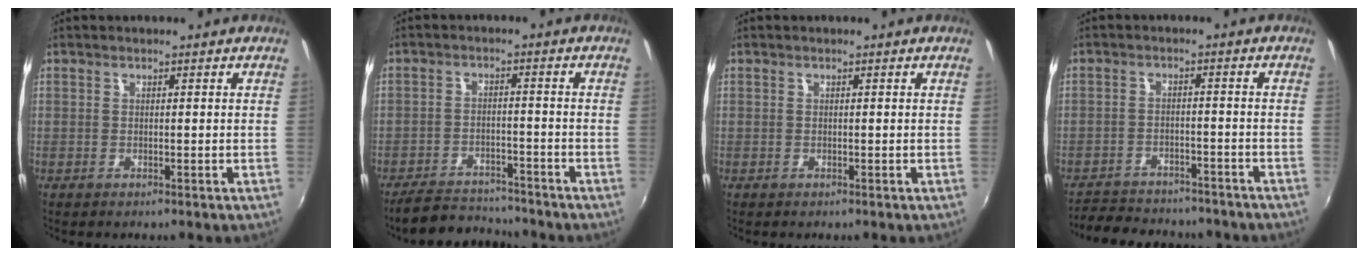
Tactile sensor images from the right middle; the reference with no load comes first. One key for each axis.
{"total": 9.3, "fx": -8.7, "fy": 2.2, "fz": 2.3, "tx": -0.070, "ty": 0.004, "tz": -0.133}
{"total": 0.0}
{"total": 14.8, "fx": -12.7, "fy": 5.1, "fz": 5.7, "tx": -0.127, "ty": -0.003, "tz": -0.172}